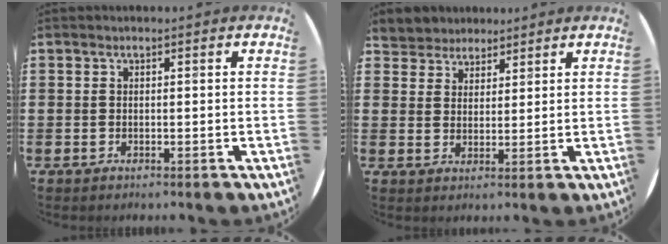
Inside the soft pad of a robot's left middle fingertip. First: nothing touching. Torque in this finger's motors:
{"motor_torque": [0.05, -0.05, -0.05, 0.00]}